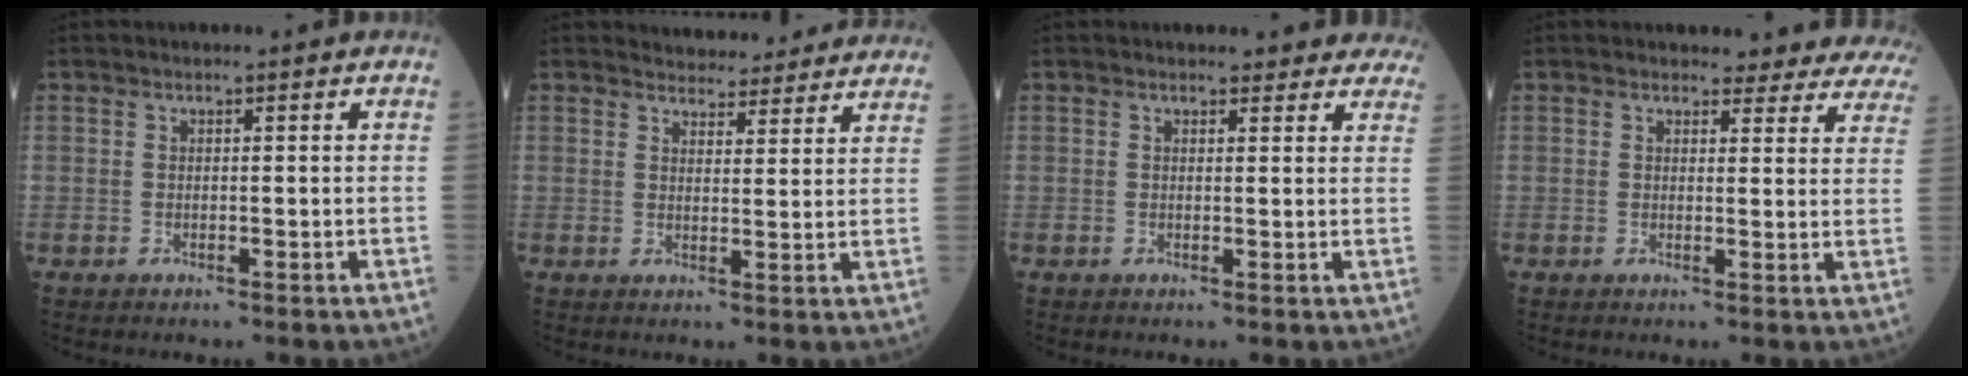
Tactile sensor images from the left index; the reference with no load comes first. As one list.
[{"total": 9.9, "force": [9.6, 2.1, 1.5], "torque": [-0.004, 0.006, 0.101]}, {"total": 6.7, "force": [6.2, 2.4, 0.8], "torque": [0.027, -0.001, 0.040]}, {"total": 11.4, "force": [10.9, 3.4, 0.7], "torque": [0.041, -0.037, 0.080]}]